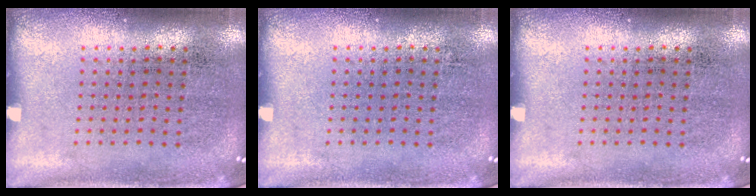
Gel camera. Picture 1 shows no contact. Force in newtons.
{"total": 0.0}
{"total": 0.0}